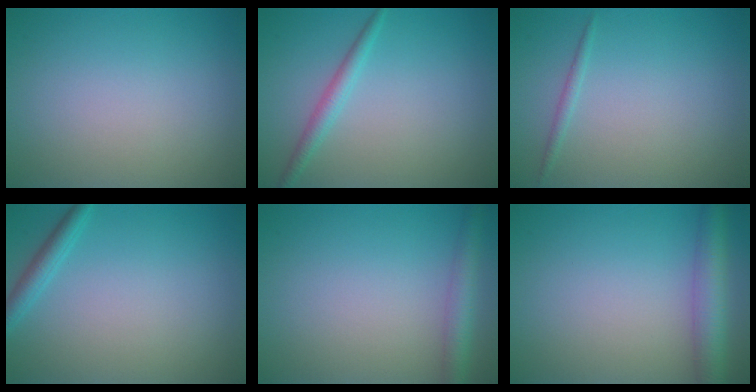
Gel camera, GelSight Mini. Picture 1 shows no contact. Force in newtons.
{"total": 1.8, "press": 1.8, "slide": 0.0}
{"total": 0.8, "press": 0.8, "slide": 0.1}
{"total": 1.8, "press": 1.8, "slide": 0.1}
{"total": 2.9, "press": 2.9, "slide": 0.1}
{"total": 4.2, "press": 4.2, "slide": 0.1}